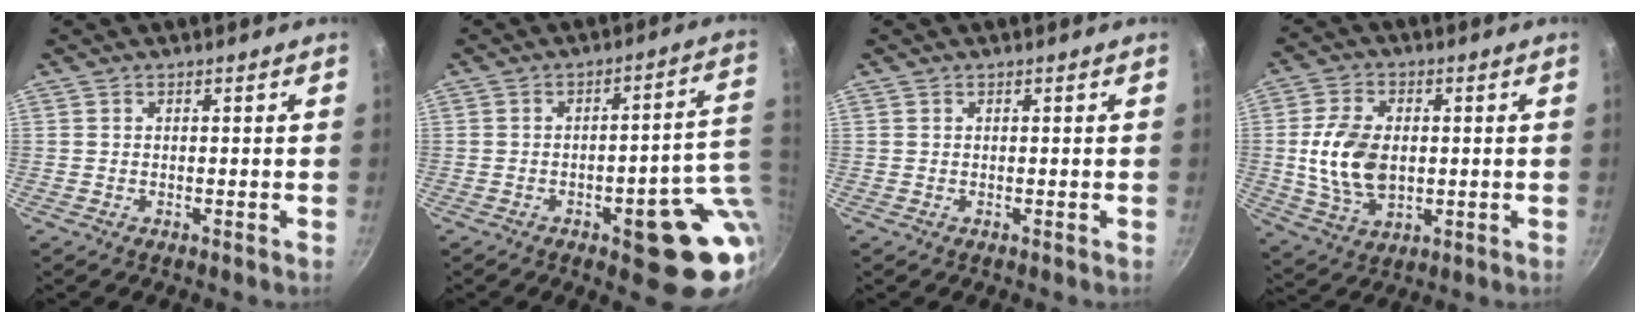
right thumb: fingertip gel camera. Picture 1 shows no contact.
{"total": 14.7, "force": [-2.9, 5.3, 13.4], "torque": [-0.112, 0.018, -0.033]}
{"total": 0.0}
{"total": 12.1, "force": [0.2, 8.0, 9.1], "torque": [-0.160, -0.003, 0.009]}